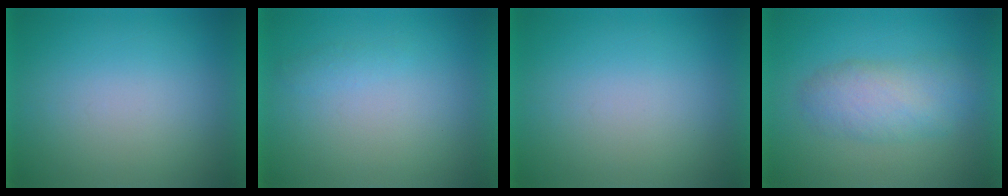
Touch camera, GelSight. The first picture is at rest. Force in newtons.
{"total": 1.2}
{"total": 0.0}
{"total": 4.5}